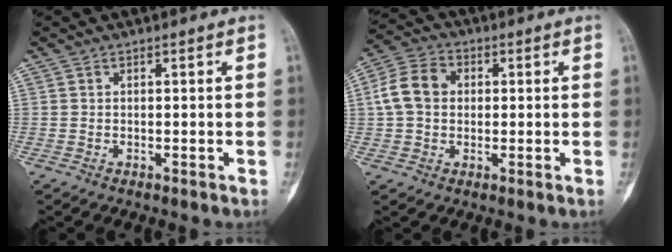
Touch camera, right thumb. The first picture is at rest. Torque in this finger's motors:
{"motor_torque": [0.35, 0.41, 0.87, 0.08, 0.09]}